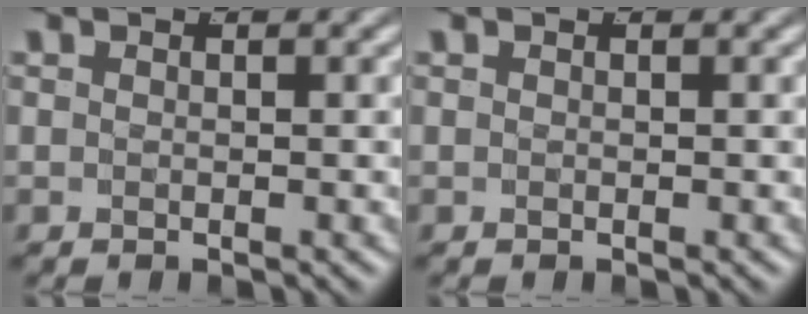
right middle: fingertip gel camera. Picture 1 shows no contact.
{"total": 0.0}